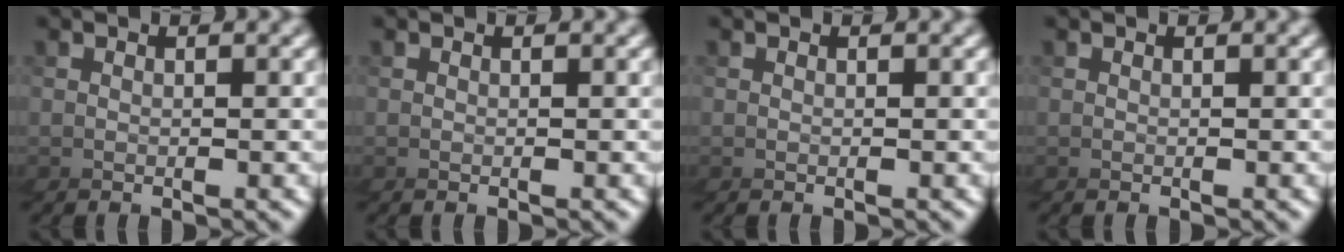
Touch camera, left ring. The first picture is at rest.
{"total": 0.0}
{"total": 0.0}
{"total": 0.0}